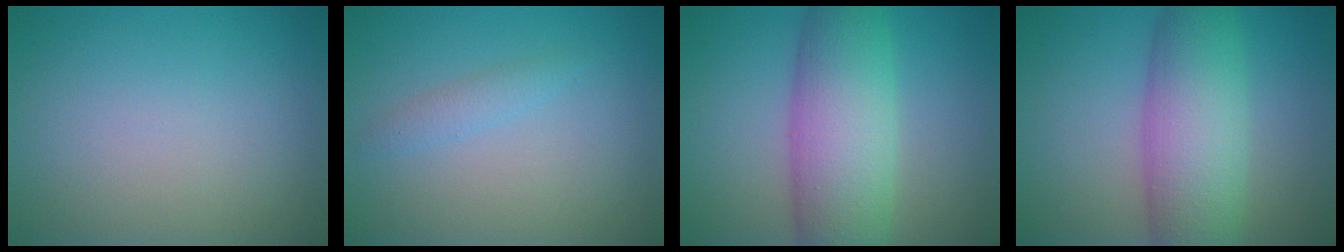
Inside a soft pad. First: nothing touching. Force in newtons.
{"total": 1.3, "press": 1.3, "slide": 0.1}
{"total": 8.5, "press": 8.5, "slide": 0.0}
{"total": 8.2, "press": 8.2, "slide": 0.0}